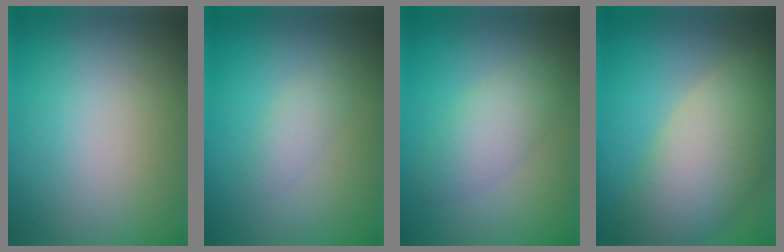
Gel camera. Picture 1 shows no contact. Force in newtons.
{"total": 1.3, "press": 1.3, "slide": 0.1}
{"total": 2.7, "press": 2.7, "slide": 0.1}
{"total": 8.7, "press": 8.6, "slide": 0.9}